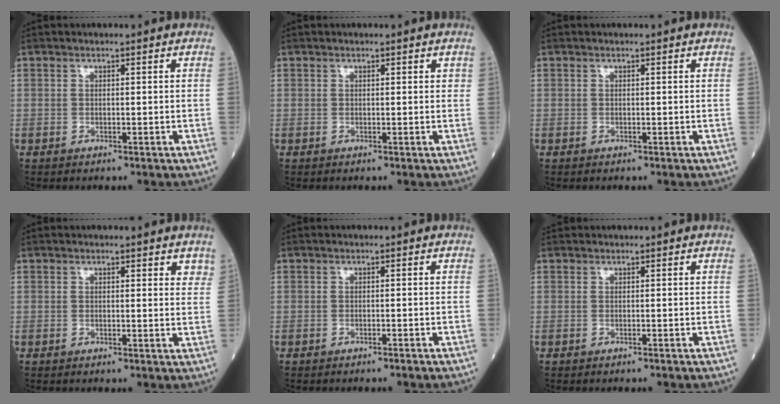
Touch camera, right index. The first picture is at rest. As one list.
[{"total": 0.6, "force": [0.4, 0.3, 0.4], "torque": [-0.004, 0.000, 0.003]}, {"total": 0.0}, {"total": 2.7, "force": [2.2, 1.0, 1.1], "torque": [-0.001, 0.002, 0.018]}, {"total": 2.3, "force": [-2.1, -0.2, 0.9], "torque": [-0.016, 0.001, -0.024]}, {"total": 0.6, "force": [-0.5, 0.1, 0.3], "torque": [-0.008, 0.006, -0.002]}]